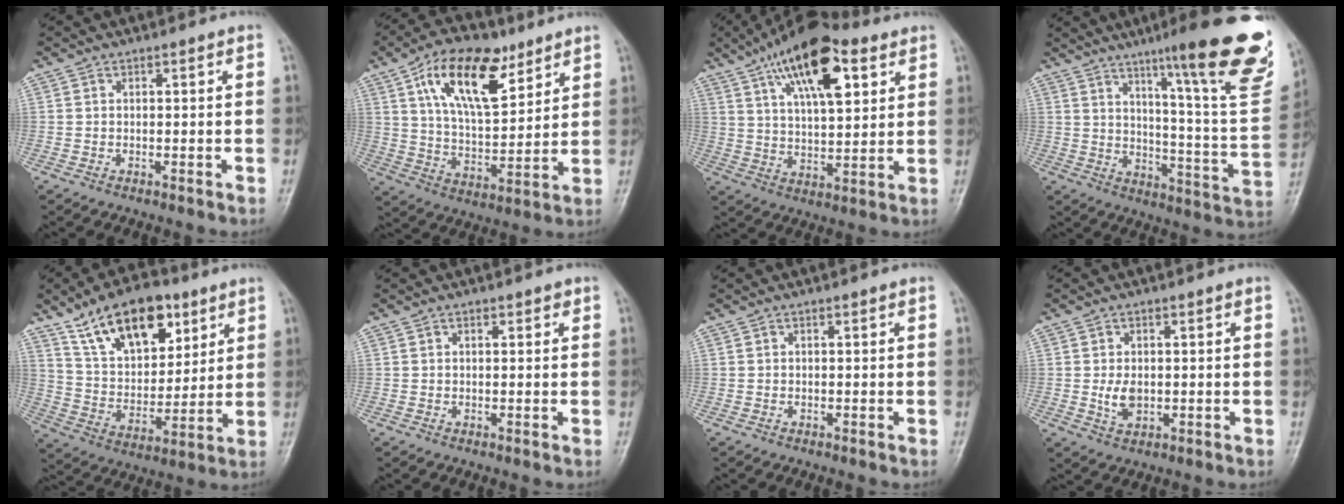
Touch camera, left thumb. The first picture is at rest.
{"total": 16.9, "force": [8.7, 7.9, 12.1], "torque": [-0.172, -0.033, 0.156]}
{"total": 17.7, "force": [8.6, 7.2, 13.6], "torque": [-0.197, -0.017, 0.143]}
{"total": 25.3, "force": [15.2, 3.0, 20.0], "torque": [-0.251, -0.070, 0.213]}
{"total": 17.9, "force": [10.4, 9.5, 11.1], "torque": [-0.134, -0.042, 0.185]}
{"total": 1.1, "force": [0.6, 0.7, 0.7], "torque": [-0.004, 0.000, 0.004]}
{"total": 0.0}
{"total": 3.8, "force": [-0.1, 2.4, 2.9], "torque": [-0.049, -0.006, 0.003]}